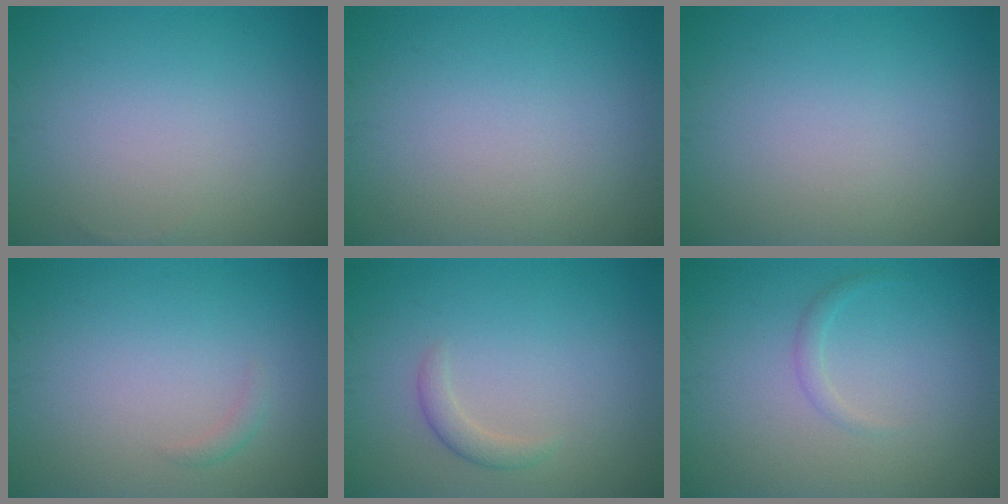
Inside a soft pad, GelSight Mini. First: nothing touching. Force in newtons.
{"total": 0.0}
{"total": 0.0}
{"total": 0.8, "press": 0.8, "slide": 0.0}
{"total": 1.4, "press": 1.4, "slide": 0.1}
{"total": 1.0, "press": 1.0, "slide": 0.1}